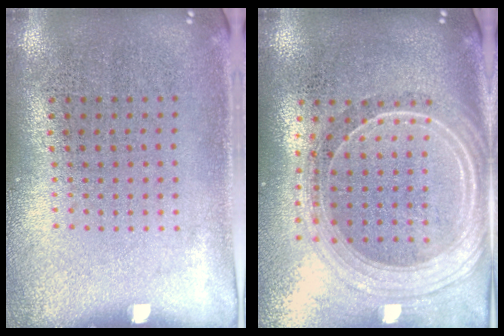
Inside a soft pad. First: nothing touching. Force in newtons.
{"total": 2.4, "press": 2.0, "slide": 1.2}